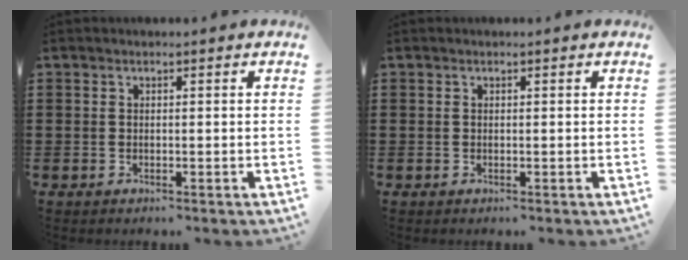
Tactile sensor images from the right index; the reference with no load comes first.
{"total": 0.0}